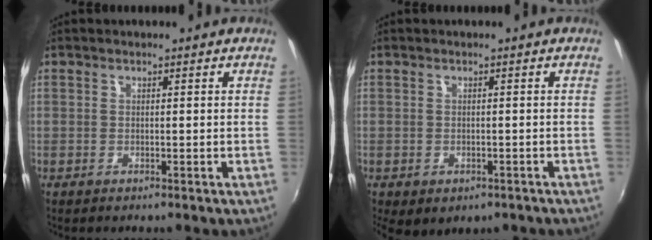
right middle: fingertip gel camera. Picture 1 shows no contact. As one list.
[{"total": 3.9, "force": [-1.9, 2.6, 2.2], "torque": [-0.043, -0.015, -0.018]}]